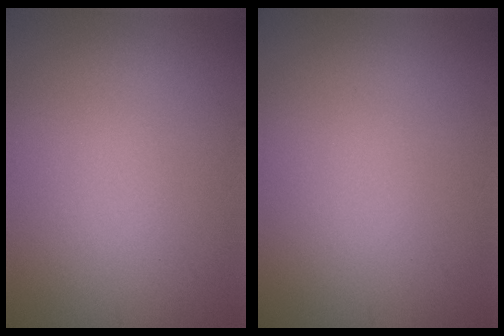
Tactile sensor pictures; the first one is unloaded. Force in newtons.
{"total": 0.0}